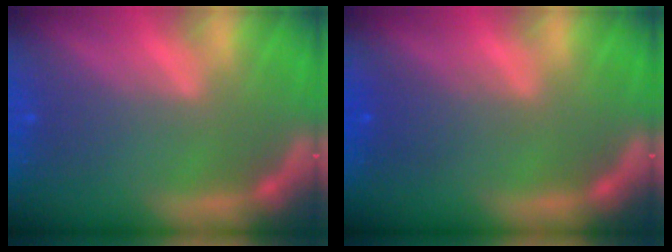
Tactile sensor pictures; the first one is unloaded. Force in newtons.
{"total": 2.0}